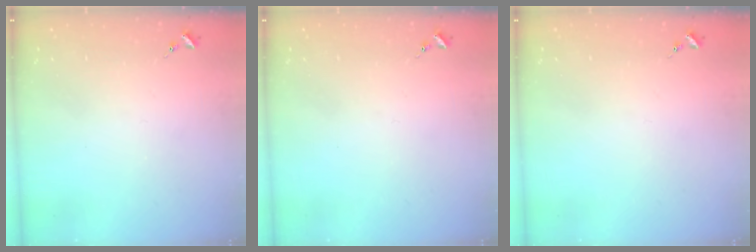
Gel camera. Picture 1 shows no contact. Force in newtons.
{"total": 0.0}
{"total": 0.0}